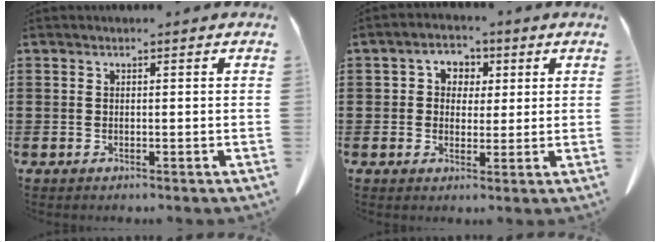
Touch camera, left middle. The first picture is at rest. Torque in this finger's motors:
{"motor_torque": [0.42, 0.35, 0.31, 0.06]}